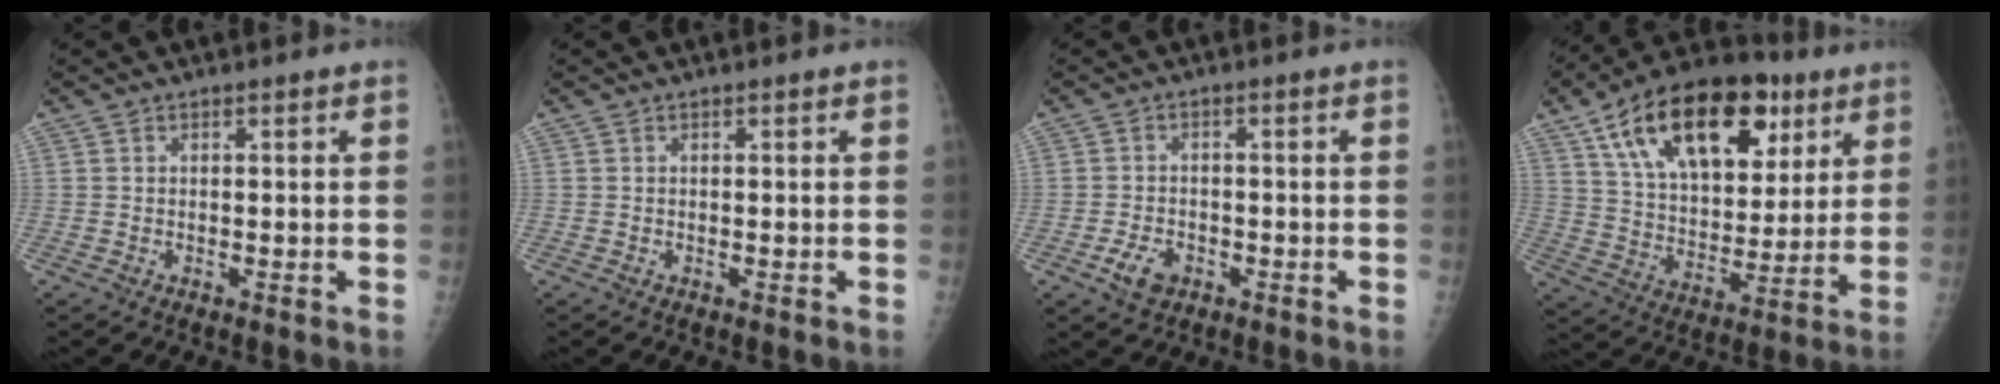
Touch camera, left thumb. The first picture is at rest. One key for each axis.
{"total": 0.0}
{"total": 4.4, "fx": -2.1, "fy": 3.0, "fz": 2.4, "tx": -0.039, "ty": 0.008, "tz": -0.034}
{"total": 25.4, "fx": 12.4, "fy": 14.0, "fz": 17.3, "tx": -0.254, "ty": -0.013, "tz": 0.205}